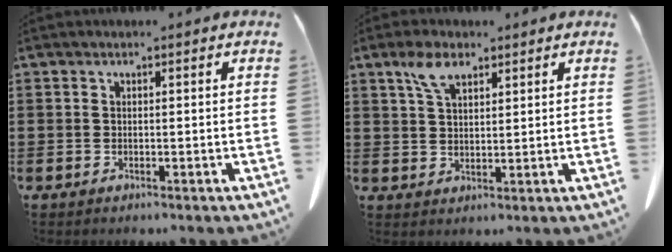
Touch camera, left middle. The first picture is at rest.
{"total": 5.1, "force": [3.1, 2.2, 3.4], "torque": [-0.077, 0.005, 0.057]}